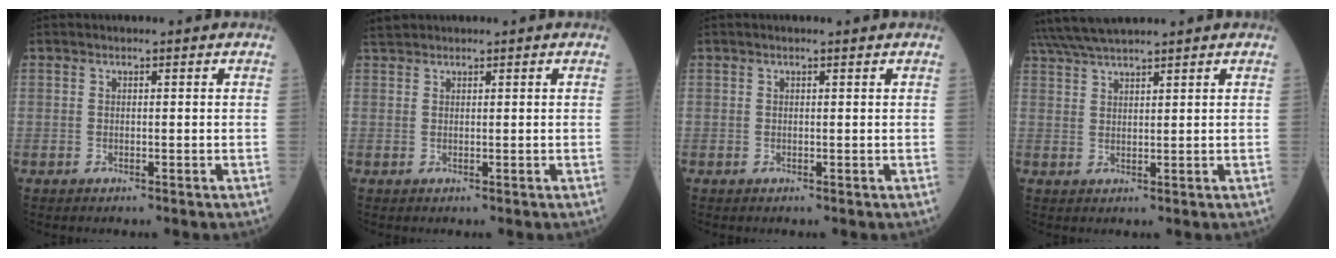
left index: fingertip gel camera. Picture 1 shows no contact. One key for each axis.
{"total": 1.7, "fx": 1.7, "fy": 0.3, "fz": 0.2, "tx": -0.014, "ty": 0.016, "tz": 0.036}
{"total": 0.7, "fx": 0.5, "fy": 0.0, "fz": 0.4, "tx": -0.012, "ty": 0.001, "tz": 0.010}
{"total": 7.7, "fx": 7.0, "fy": 0.0, "fz": 3.4, "tx": -0.068, "ty": 0.037, "tz": 0.127}